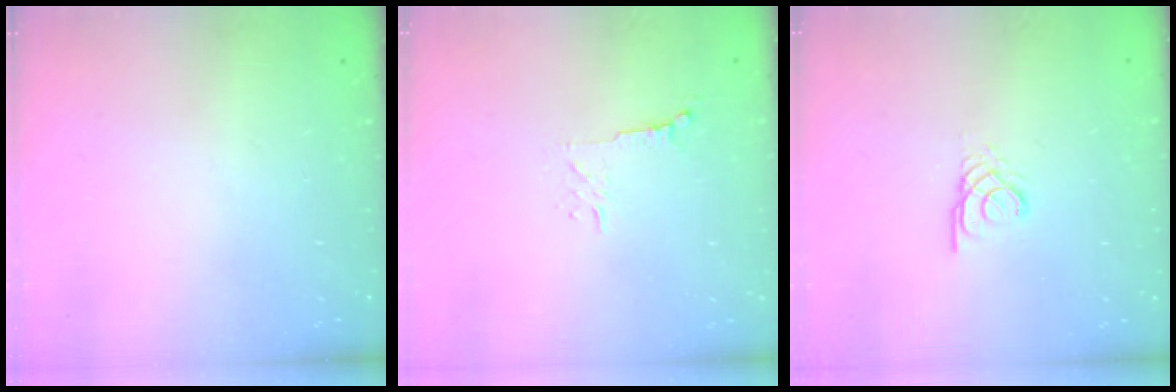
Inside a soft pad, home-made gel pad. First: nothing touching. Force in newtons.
{"total": 5.4, "press": 5.3, "slide": 0.7}
{"total": 2.4, "press": 2.4, "slide": 0.4}